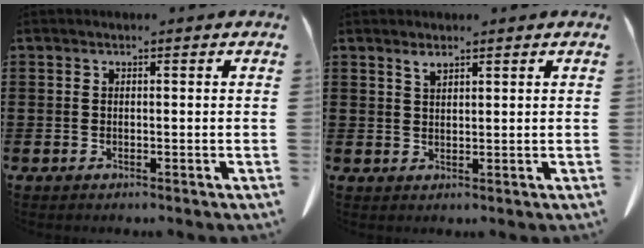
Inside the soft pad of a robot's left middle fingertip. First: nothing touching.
{"total": 1.7, "force": [1.3, 0.5, 0.9], "torque": [-0.022, 0.001, 0.025]}